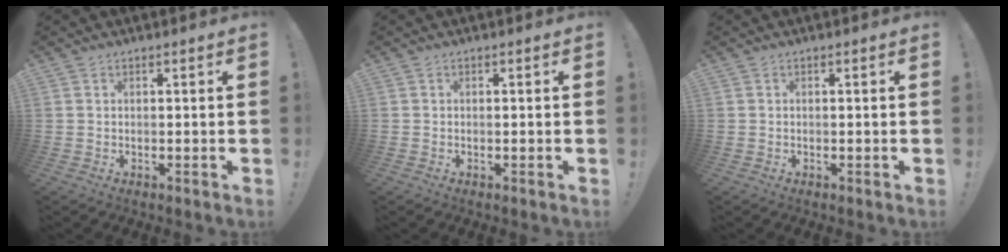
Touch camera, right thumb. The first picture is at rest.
{"total": 0.0}
{"total": 0.0}